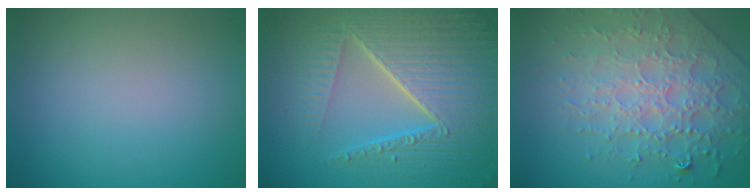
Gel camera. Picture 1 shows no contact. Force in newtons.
{"total": 8.6, "press": 6.0, "slide": 6.2}
{"total": 7.9, "press": 5.6, "slide": 5.6}